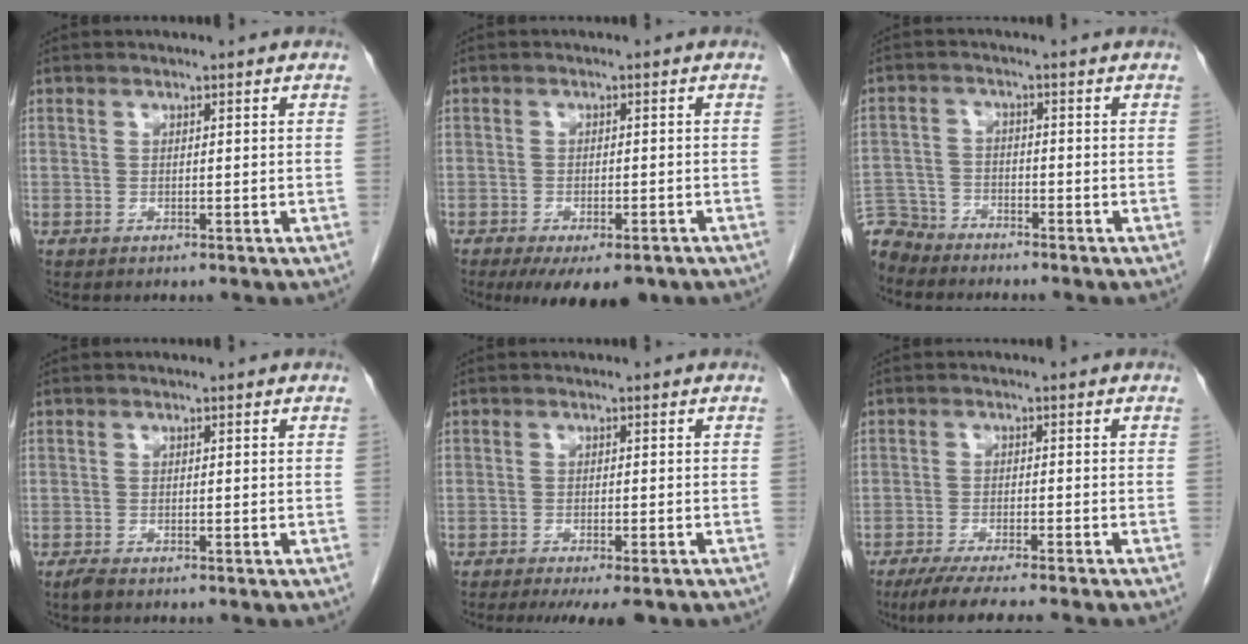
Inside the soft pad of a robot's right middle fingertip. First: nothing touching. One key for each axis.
{"total": 8.8, "fx": -6.2, "fy": 3.4, "fz": 5.3, "tx": -0.067, "ty": -0.008, "tz": -0.088}
{"total": 6.0, "fx": -5.7, "fy": 1.8, "fz": -0.3, "tx": 0.009, "ty": -0.006, "tz": -0.114}
{"total": 1.0, "fx": -0.8, "fy": 0.1, "fz": 0.6, "tx": -0.019, "ty": -0.004, "tz": -0.017}
{"total": 7.7, "fx": -6.0, "fy": 1.4, "fz": 4.6, "tx": -0.053, "ty": -0.013, "tz": -0.084}
{"total": 9.0, "fx": -7.5, "fy": 0.0, "fz": 4.9, "tx": -0.064, "ty": -0.022, "tz": -0.117}